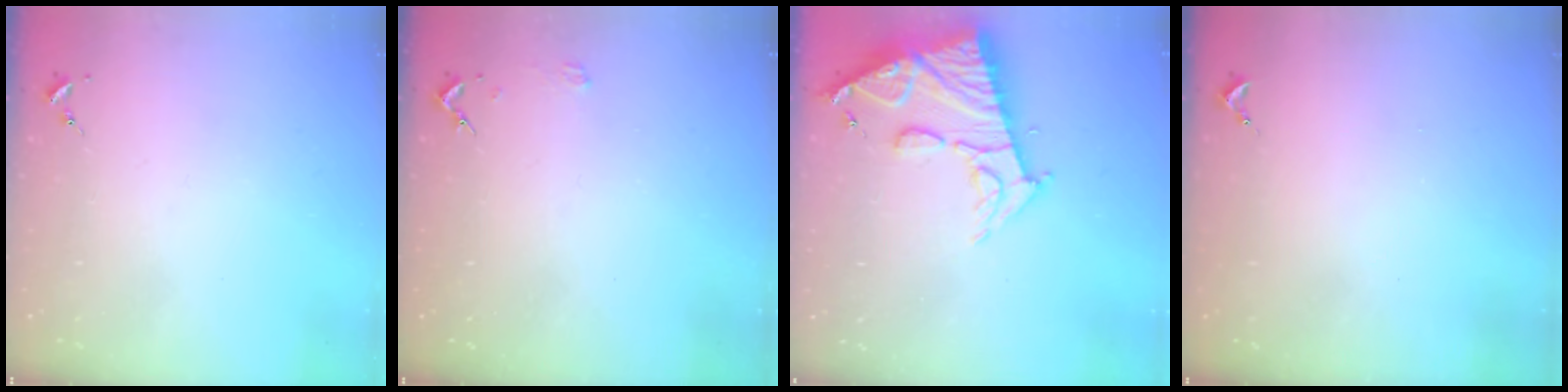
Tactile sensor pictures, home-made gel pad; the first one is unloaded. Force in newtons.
{"total": 2.0, "press": 2.0, "slide": 0.2}
{"total": 16.0, "press": 15.9, "slide": 1.6}
{"total": 0.7, "press": 0.7, "slide": 0.1}